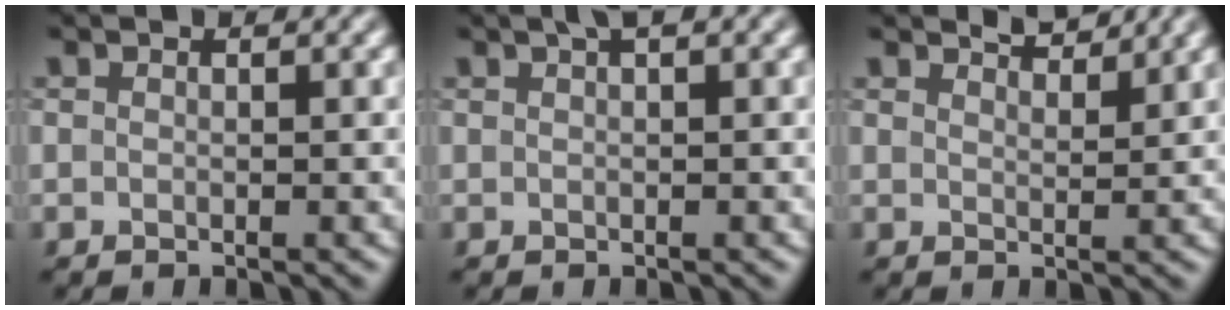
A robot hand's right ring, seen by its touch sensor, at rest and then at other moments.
{"total": 1.8, "force": [1.0, 0.4, 1.4], "torque": [-0.018, 0.007, 0.016]}
{"total": 2.3, "force": [2.2, 0.2, 0.7], "torque": [-0.008, 0.000, 0.031]}